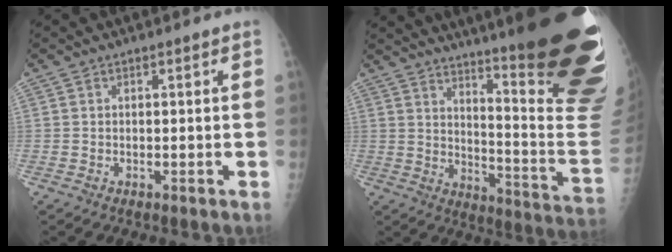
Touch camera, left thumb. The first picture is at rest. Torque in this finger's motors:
{"motor_torque": [3.29, 1.71, 1.74, -1.03, 0.44]}